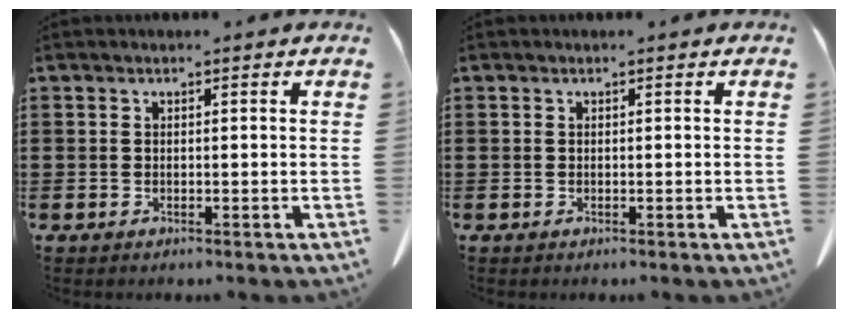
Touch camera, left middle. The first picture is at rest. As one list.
[{"total": 0.0}]